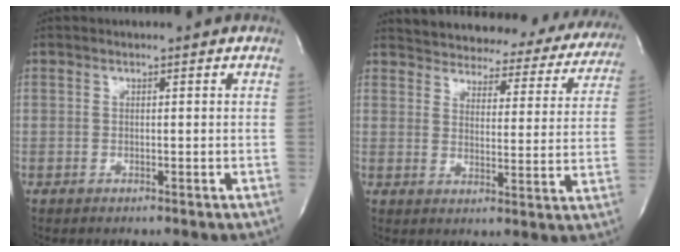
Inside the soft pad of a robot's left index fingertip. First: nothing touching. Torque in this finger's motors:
{"motor_torque": [1.11, -1.02, 0.12, 0.04]}